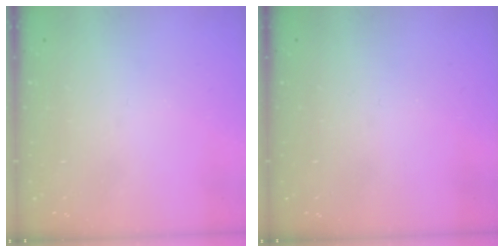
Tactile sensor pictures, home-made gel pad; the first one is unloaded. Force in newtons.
{"total": 0.0}